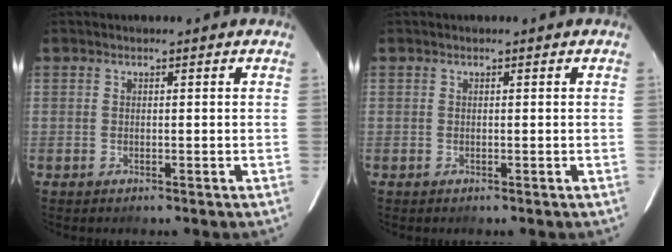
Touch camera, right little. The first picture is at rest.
{"total": 0.0}